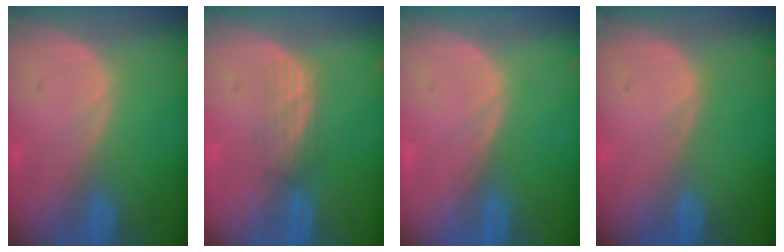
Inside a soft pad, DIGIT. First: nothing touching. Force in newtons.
{"total": 2.9, "press": 2.6, "slide": 1.4}
{"total": 0.0}
{"total": 0.0}